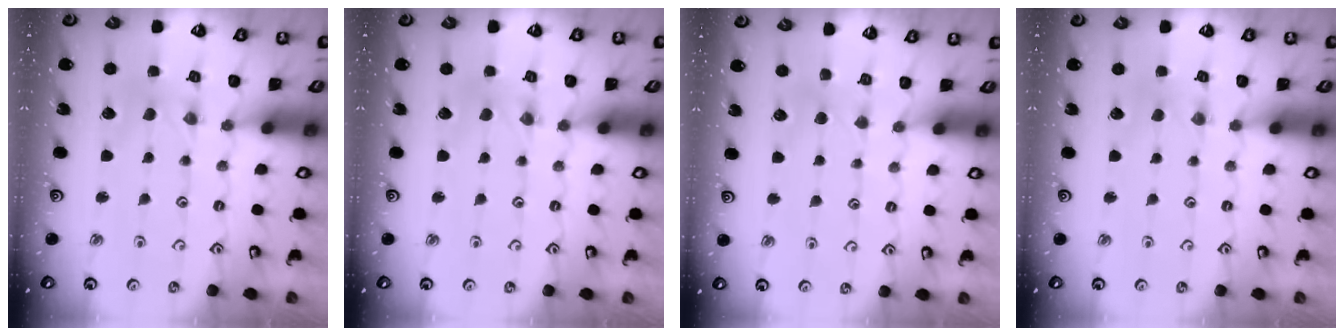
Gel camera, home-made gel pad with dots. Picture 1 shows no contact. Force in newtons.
{"total": 0.0}
{"total": 2.8, "press": 2.8, "slide": 0.5}
{"total": 1.2, "press": 1.1, "slide": 0.3}